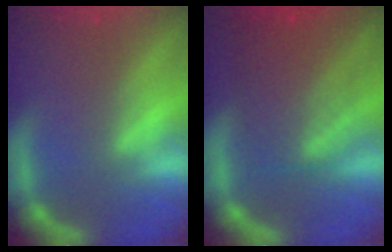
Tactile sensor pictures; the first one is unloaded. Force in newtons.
{"total": 7.5}